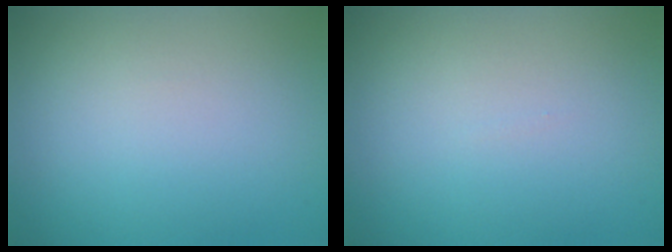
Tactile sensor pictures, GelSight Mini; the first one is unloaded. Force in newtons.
{"total": 0.0}